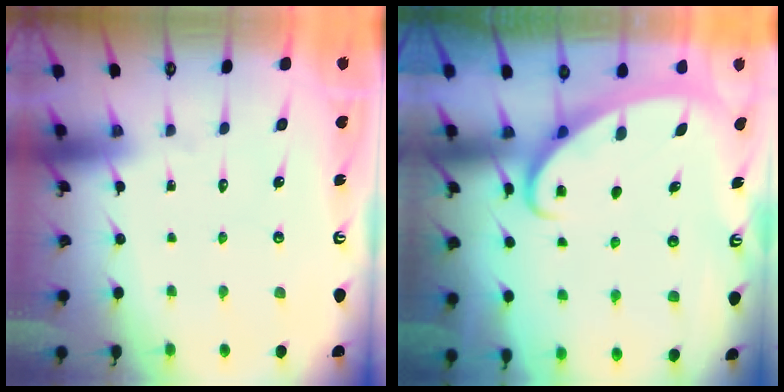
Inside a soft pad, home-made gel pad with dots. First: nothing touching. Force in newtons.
{"total": 2.6, "press": 2.6, "slide": 0.4}